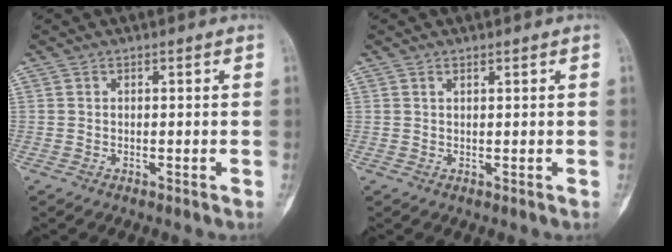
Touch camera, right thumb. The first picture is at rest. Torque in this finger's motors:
{"motor_torque": [-0.09, 0.11, 0.27, 0.08, 0.04]}